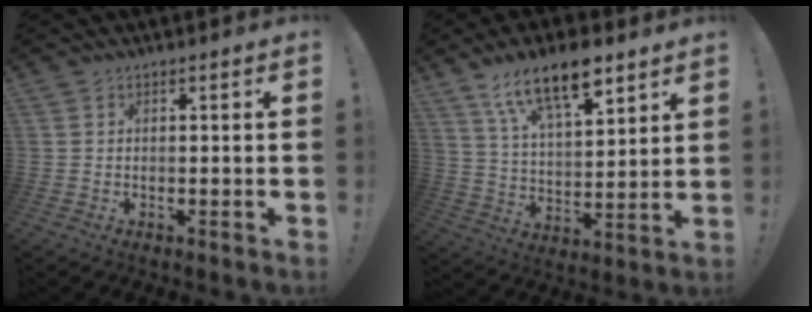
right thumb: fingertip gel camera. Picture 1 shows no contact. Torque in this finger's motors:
{"motor_torque": [0.31, 0.88, 0.57, 0.13, 0.16]}